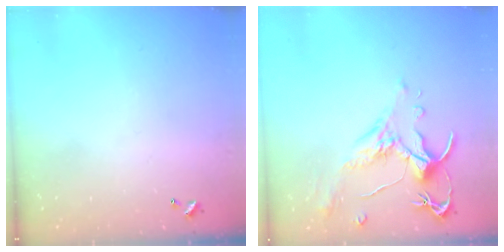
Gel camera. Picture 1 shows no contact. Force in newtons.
{"total": 1.5, "press": 1.0, "slide": 1.1}